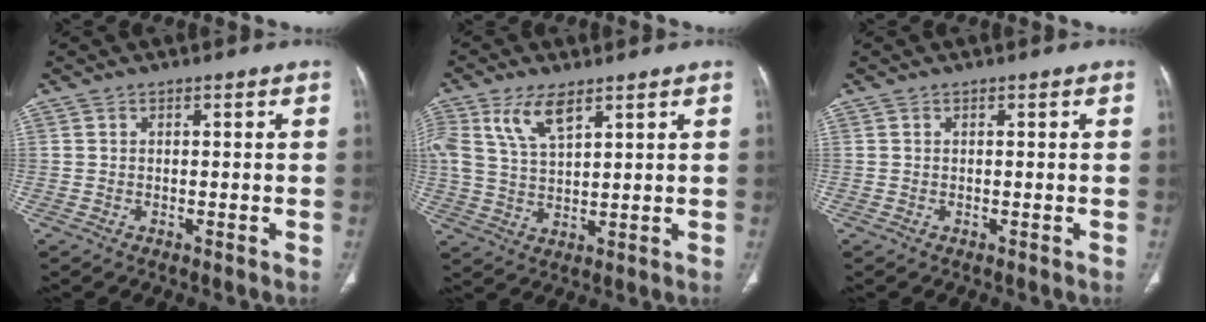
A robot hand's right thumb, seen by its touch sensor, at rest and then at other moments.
{"total": 8.0, "force": [4.3, 3.4, 5.8], "torque": [-0.119, -0.009, 0.092]}
{"total": 0.0}